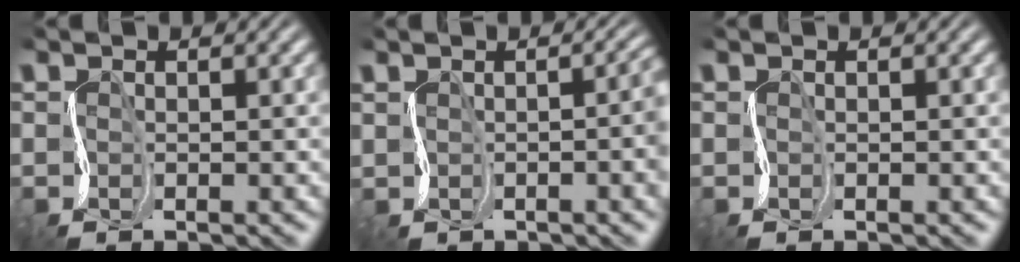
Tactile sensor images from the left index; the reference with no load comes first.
{"total": 1.8, "force": [0.1, 0.3, 1.8], "torque": [-0.021, -0.001, 0.010]}
{"total": 0.0}